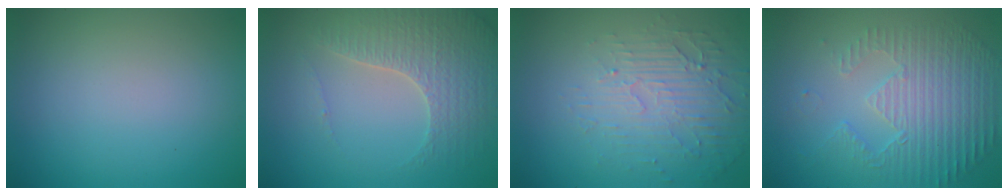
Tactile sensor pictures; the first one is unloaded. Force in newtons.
{"total": 3.8, "press": 3.7, "slide": 0.9}
{"total": 4.7, "press": 3.2, "slide": 3.5}
{"total": 5.2, "press": 3.6, "slide": 3.7}